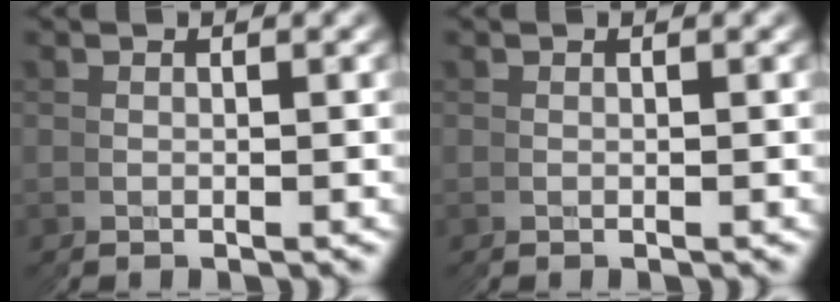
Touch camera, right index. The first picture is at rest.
{"total": 0.0}